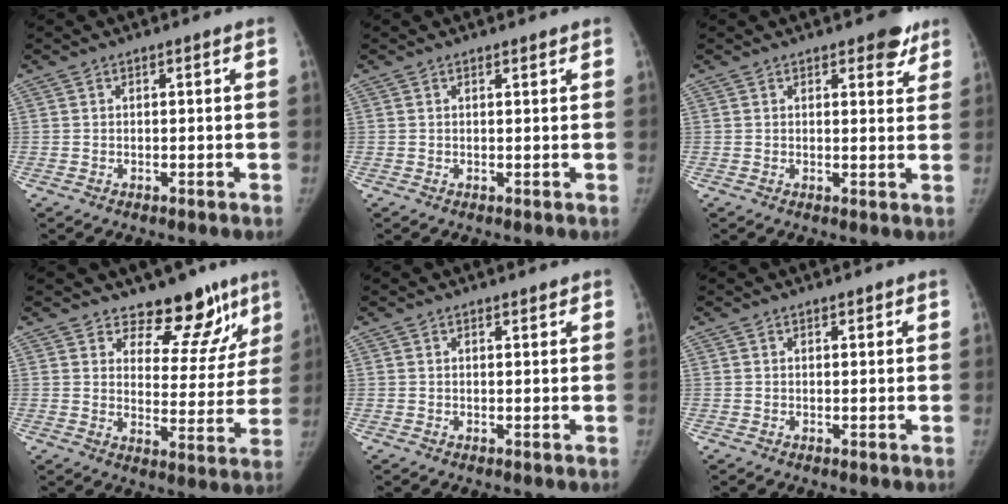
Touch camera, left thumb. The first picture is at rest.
{"total": 0.7, "force": [0.6, 0.2, 0.4], "torque": [-0.007, -0.004, 0.009]}
{"total": 4.5, "force": [3.0, 2.2, 2.6], "torque": [-0.001, -0.014, 0.034]}
{"total": 12.1, "force": [9.5, 6.1, 4.4], "torque": [-0.002, -0.074, 0.125]}
{"total": 1.1, "force": [0.8, 0.4, 0.5], "torque": [-0.005, -0.004, 0.010]}
{"total": 0.9, "force": [0.6, 0.5, 0.5], "torque": [-0.003, -0.002, 0.007]}